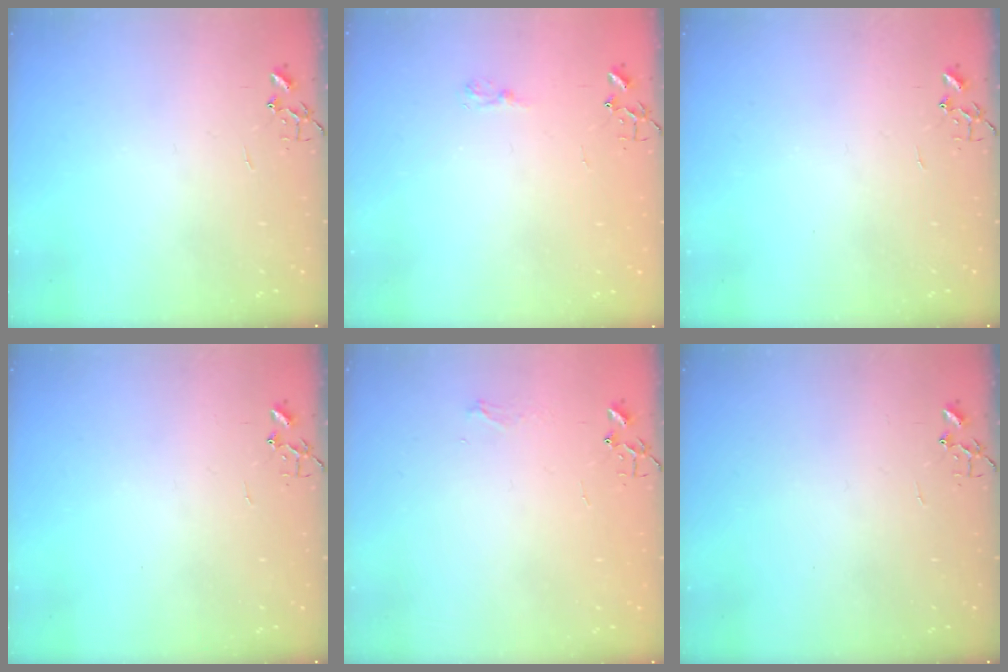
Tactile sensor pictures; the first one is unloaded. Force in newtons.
{"total": 6.6, "press": 6.5, "slide": 0.8}
{"total": 0.0}
{"total": 0.0}
{"total": 4.7, "press": 4.7, "slide": 0.6}
{"total": 0.0}